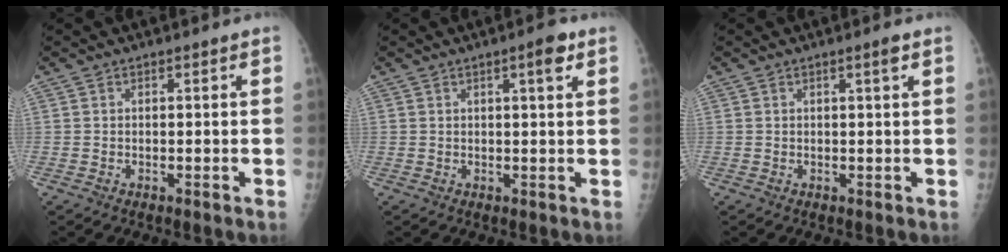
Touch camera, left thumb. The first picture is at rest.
{"total": 3.1, "force": [1.5, 0.6, 2.6], "torque": [-0.034, -0.004, 0.019]}
{"total": 1.2, "force": [0.7, 0.0, 1.0], "torque": [-0.017, -0.002, 0.010]}